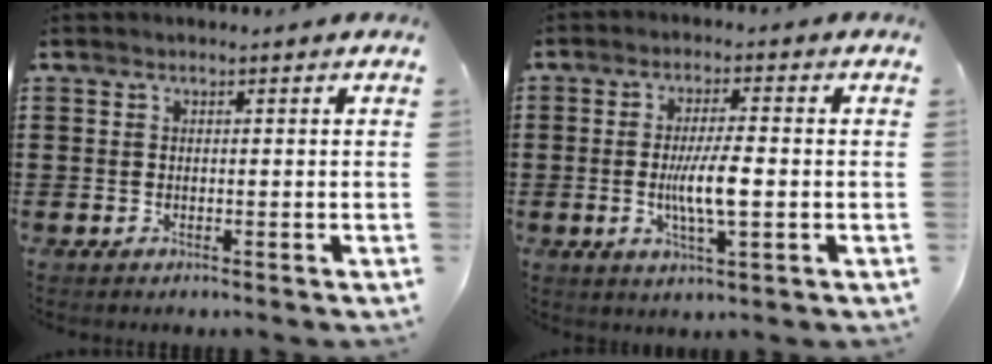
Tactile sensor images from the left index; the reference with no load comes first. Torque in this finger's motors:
{"motor_torque": [1.05, 0.20, 0.57, 0.12]}